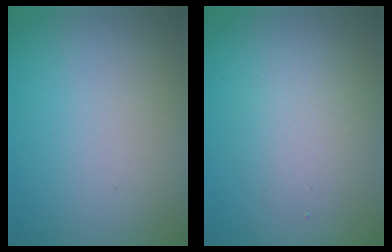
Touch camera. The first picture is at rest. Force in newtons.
{"total": 2.9, "press": 2.9, "slide": 0.2}